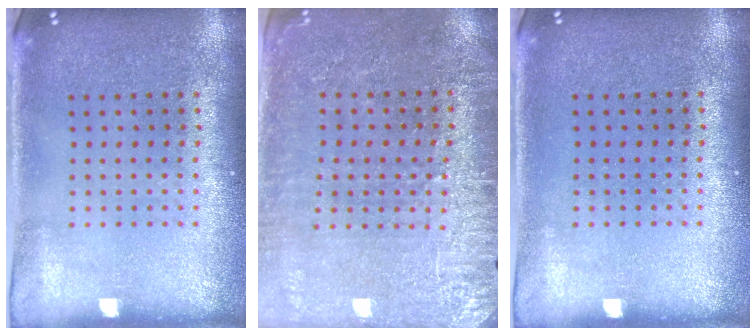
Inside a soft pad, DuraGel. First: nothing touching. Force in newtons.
{"total": 2.9, "press": 2.8, "slide": 0.9}
{"total": 0.0}